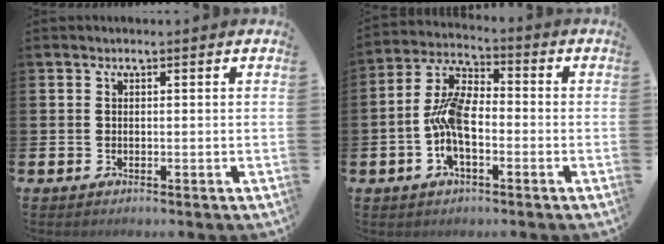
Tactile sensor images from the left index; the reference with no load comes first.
{"total": 8.6, "force": [-1.6, 4.2, 7.3], "torque": [-0.154, 0.004, -0.032]}